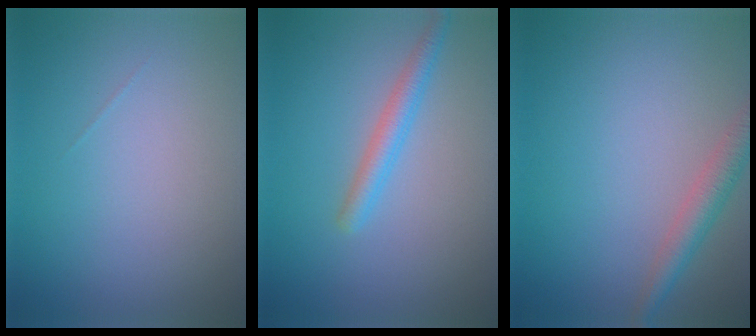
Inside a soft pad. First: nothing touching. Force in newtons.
{"total": 2.1, "press": 2.1, "slide": 0.1}
{"total": 2.7, "press": 2.7, "slide": 0.1}